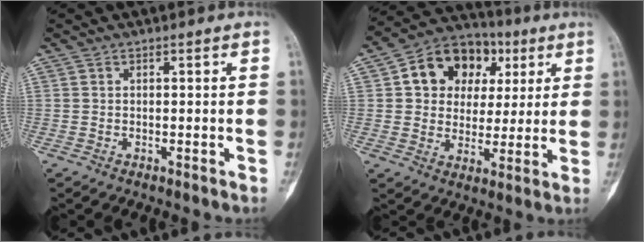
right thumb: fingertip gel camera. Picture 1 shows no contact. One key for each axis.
{"total": 15.0, "fx": 4.7, "fy": 11.9, "fz": 7.9, "tx": -0.078, "ty": 0.008, "tz": 0.071}